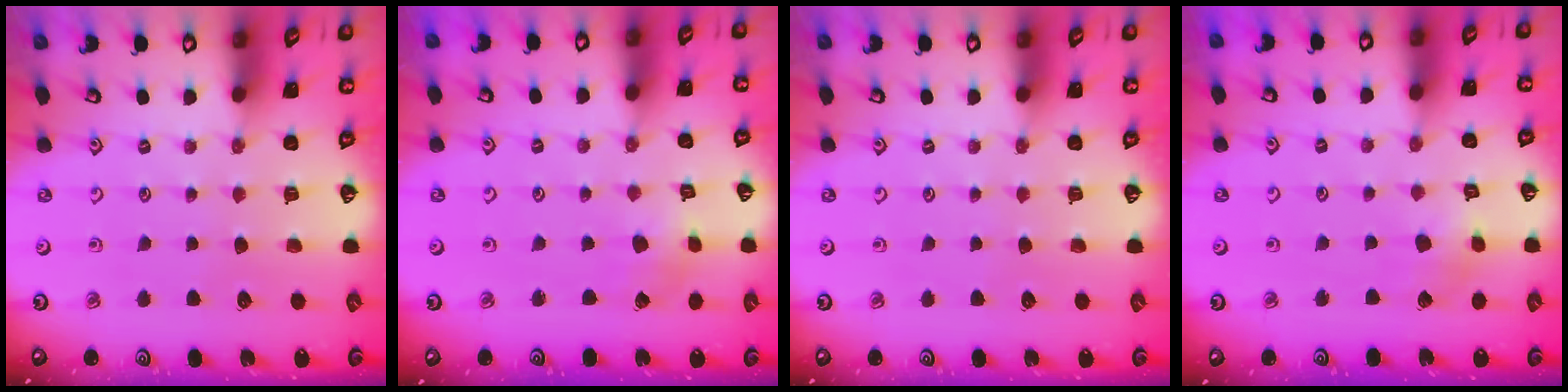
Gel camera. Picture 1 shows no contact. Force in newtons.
{"total": 2.3, "press": 2.3, "slide": 0.3}
{"total": 0.0}
{"total": 4.4, "press": 4.3, "slide": 0.5}